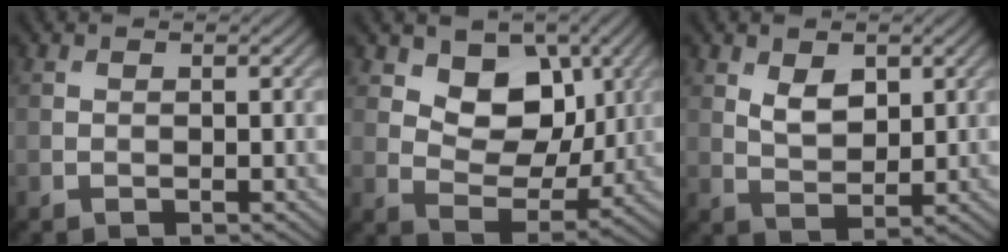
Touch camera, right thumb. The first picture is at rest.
{"total": 7.9, "force": [3.6, 5.4, 4.4], "torque": [-0.085, -0.019, 0.047]}
{"total": 3.8, "force": [1.7, 2.3, 2.5], "torque": [-0.052, -0.005, 0.035]}